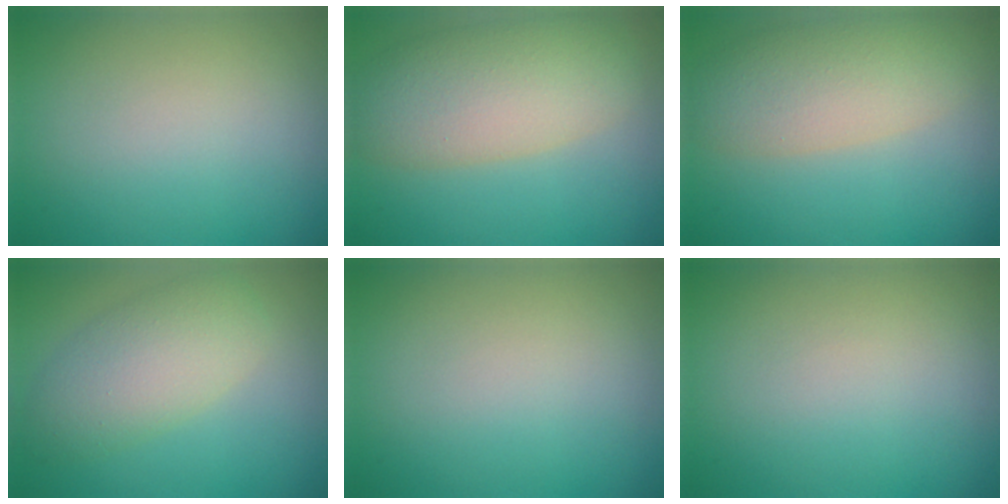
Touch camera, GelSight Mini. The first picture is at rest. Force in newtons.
{"total": 7.3, "press": 7.3, "slide": 0.5}
{"total": 5.7, "press": 5.7, "slide": 0.4}
{"total": 5.1, "press": 5.1, "slide": 0.1}
{"total": 0.0}
{"total": 0.0}